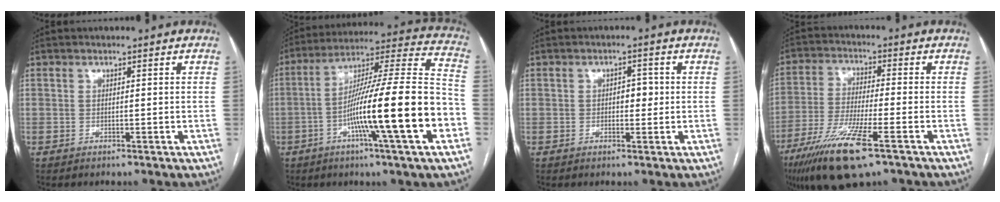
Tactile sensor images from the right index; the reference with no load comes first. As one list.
[{"total": 22.1, "force": [-6.9, 0.1, 21.0], "torque": [-0.318, -0.002, -0.120]}, {"total": 2.6, "force": [0.0, 1.5, 2.1], "torque": [-0.028, 0.007, 0.000]}, {"total": 13.0, "force": [-7.5, 1.1, 10.5], "torque": [-0.214, -0.032, -0.135]}]